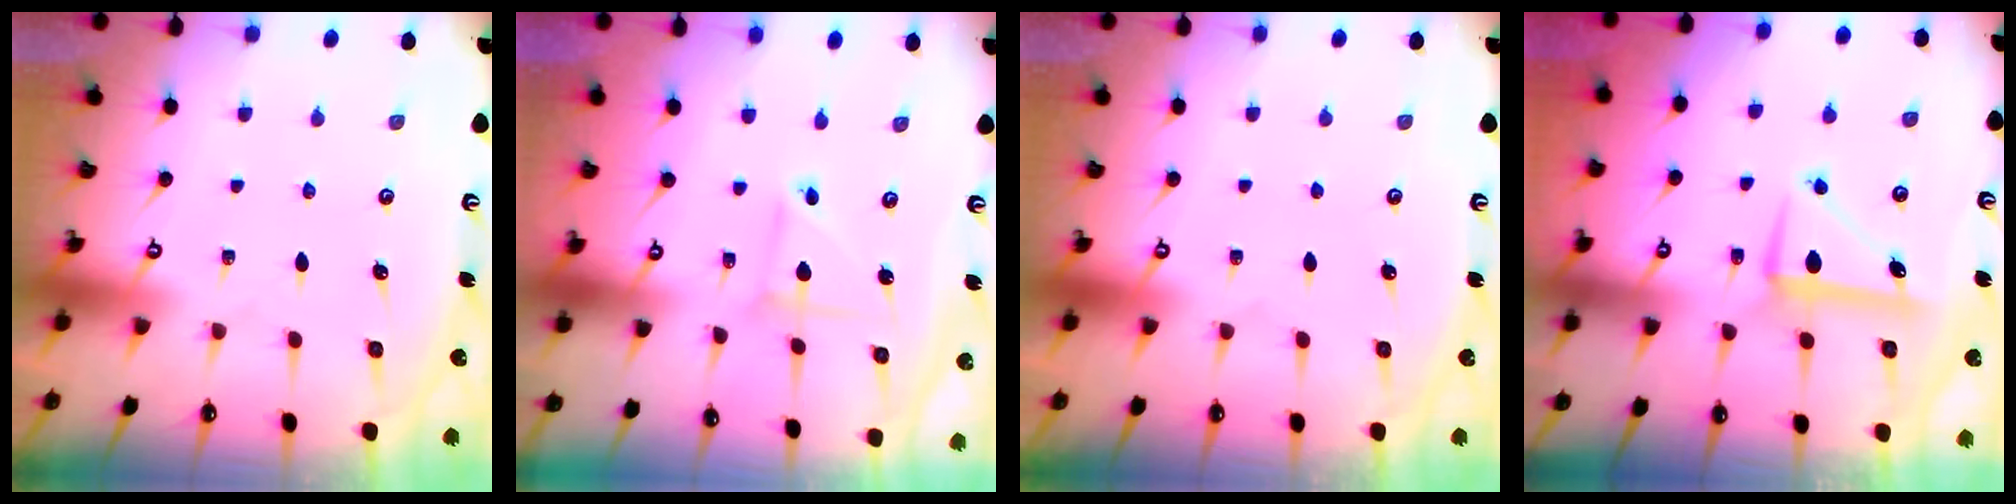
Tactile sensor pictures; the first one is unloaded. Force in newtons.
{"total": 3.1, "press": 3.1, "slide": 0.3}
{"total": 0.0}
{"total": 7.1, "press": 7.0, "slide": 1.3}